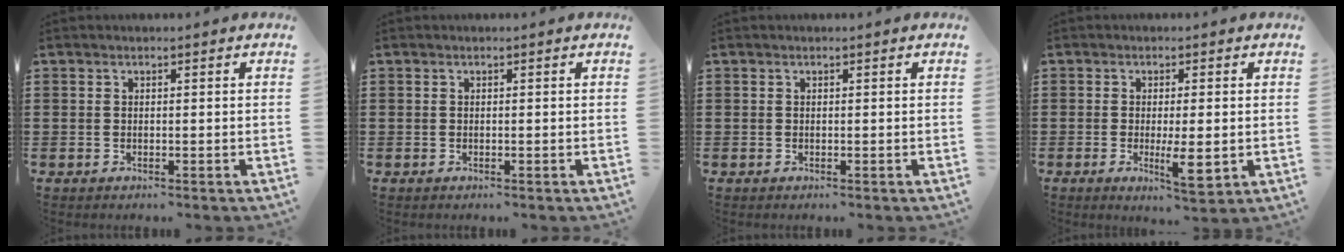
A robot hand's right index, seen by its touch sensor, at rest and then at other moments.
{"total": 0.0}
{"total": 0.0}
{"total": 5.5, "force": [-1.1, 1.3, 5.3], "torque": [-0.094, -0.011, -0.016]}